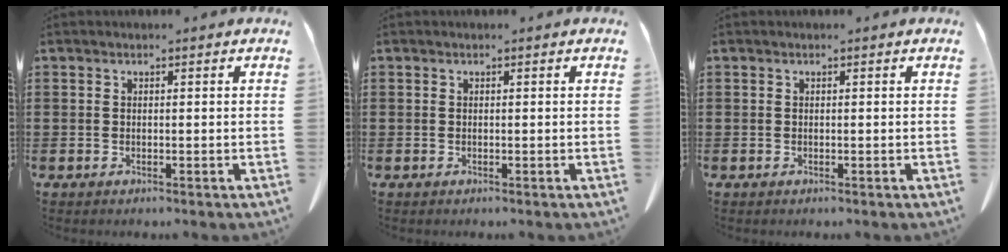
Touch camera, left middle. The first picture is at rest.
{"total": 0.0}
{"total": 0.0}